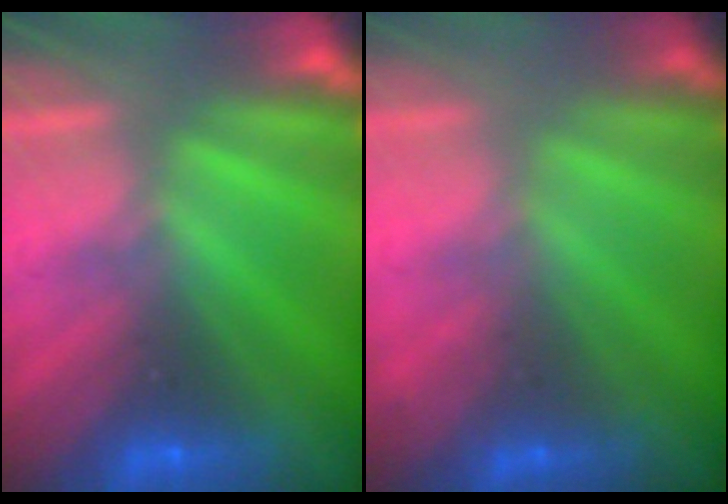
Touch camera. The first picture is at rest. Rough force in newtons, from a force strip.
{"total": 1.8}